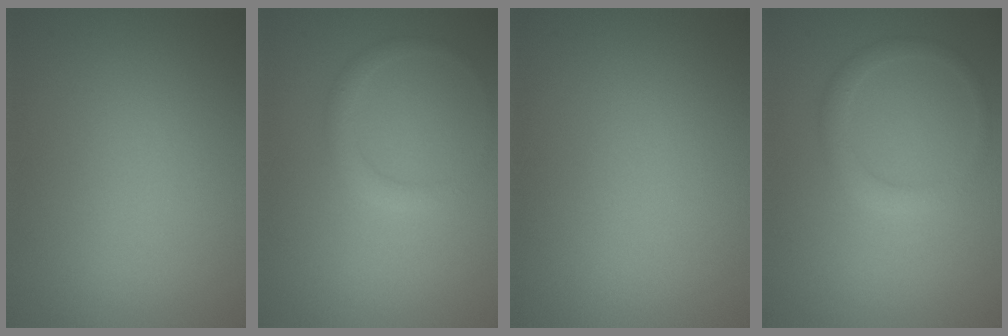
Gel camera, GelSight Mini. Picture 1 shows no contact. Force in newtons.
{"total": 1.5, "press": 1.5, "slide": 0.0}
{"total": 0.0}
{"total": 1.8, "press": 1.8, "slide": 0.0}